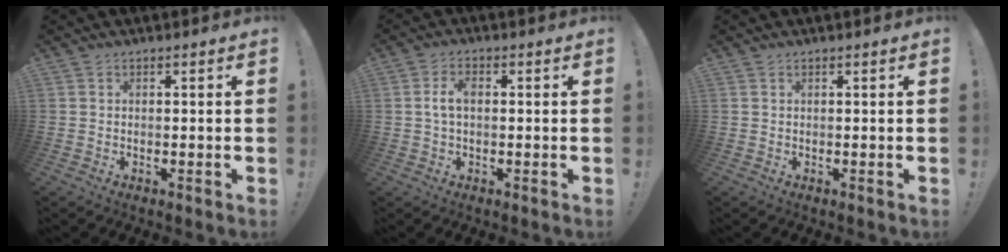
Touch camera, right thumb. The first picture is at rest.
{"total": 4.2, "force": [0.3, 2.4, 3.5], "torque": [-0.060, 0.010, 0.004]}
{"total": 0.0}